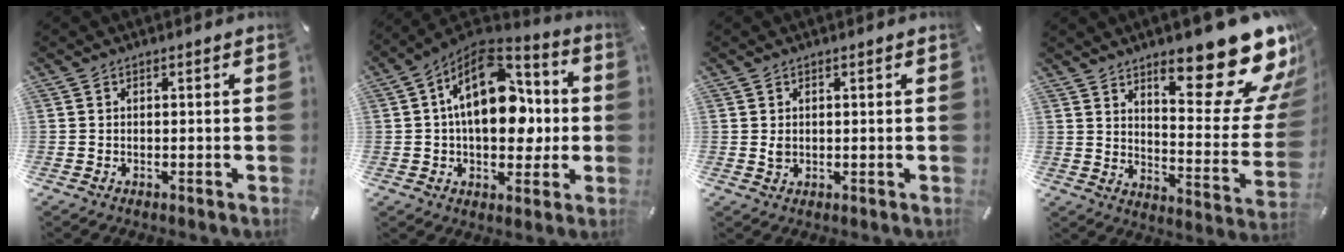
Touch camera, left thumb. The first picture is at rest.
{"total": 19.4, "force": [2.7, 12.5, 14.6], "torque": [-0.234, -0.014, 0.045]}
{"total": 1.5, "force": [0.5, 1.2, 0.7], "torque": [-0.008, -0.001, 0.007]}
{"total": 22.9, "force": [15.1, 7.8, 15.4], "torque": [-0.194, -0.124, 0.244]}